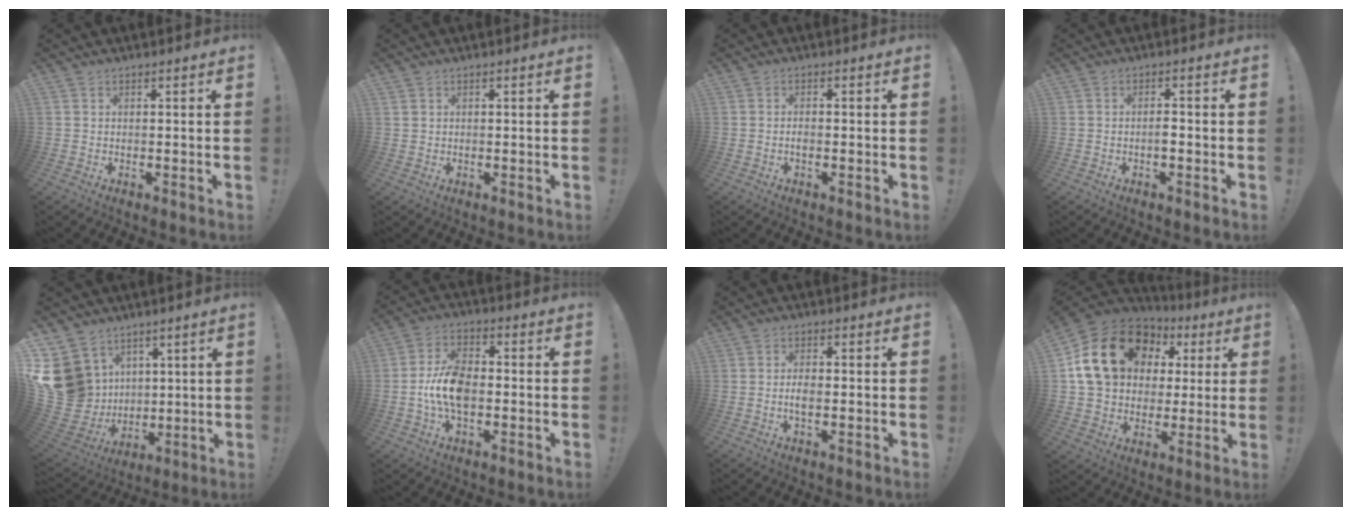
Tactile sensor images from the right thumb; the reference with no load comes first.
{"total": 1.0, "force": [0.5, 0.8, 0.2], "torque": [-0.003, 0.003, 0.010]}
{"total": 1.4, "force": [-0.7, 0.6, 1.1], "torque": [-0.027, 0.007, -0.012]}
{"total": 2.3, "force": [-0.9, 1.0, 1.8], "torque": [-0.031, 0.003, -0.017]}
{"total": 17.0, "force": [4.8, 14.7, 7.0], "torque": [-0.156, -0.040, 0.116]}
{"total": 11.9, "force": [-2.5, 7.2, 9.1], "torque": [-0.175, 0.010, -0.046]}
{"total": 3.3, "force": [-0.8, 1.3, 2.9], "torque": [-0.073, 0.003, -0.017]}
{"total": 21.9, "force": [7.4, 16.2, 12.8], "torque": [-0.216, -0.011, 0.159]}